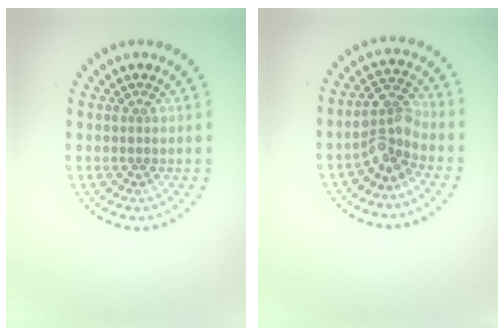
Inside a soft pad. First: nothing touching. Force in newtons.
{"total": 3.1, "press": 2.6, "slide": 1.6}